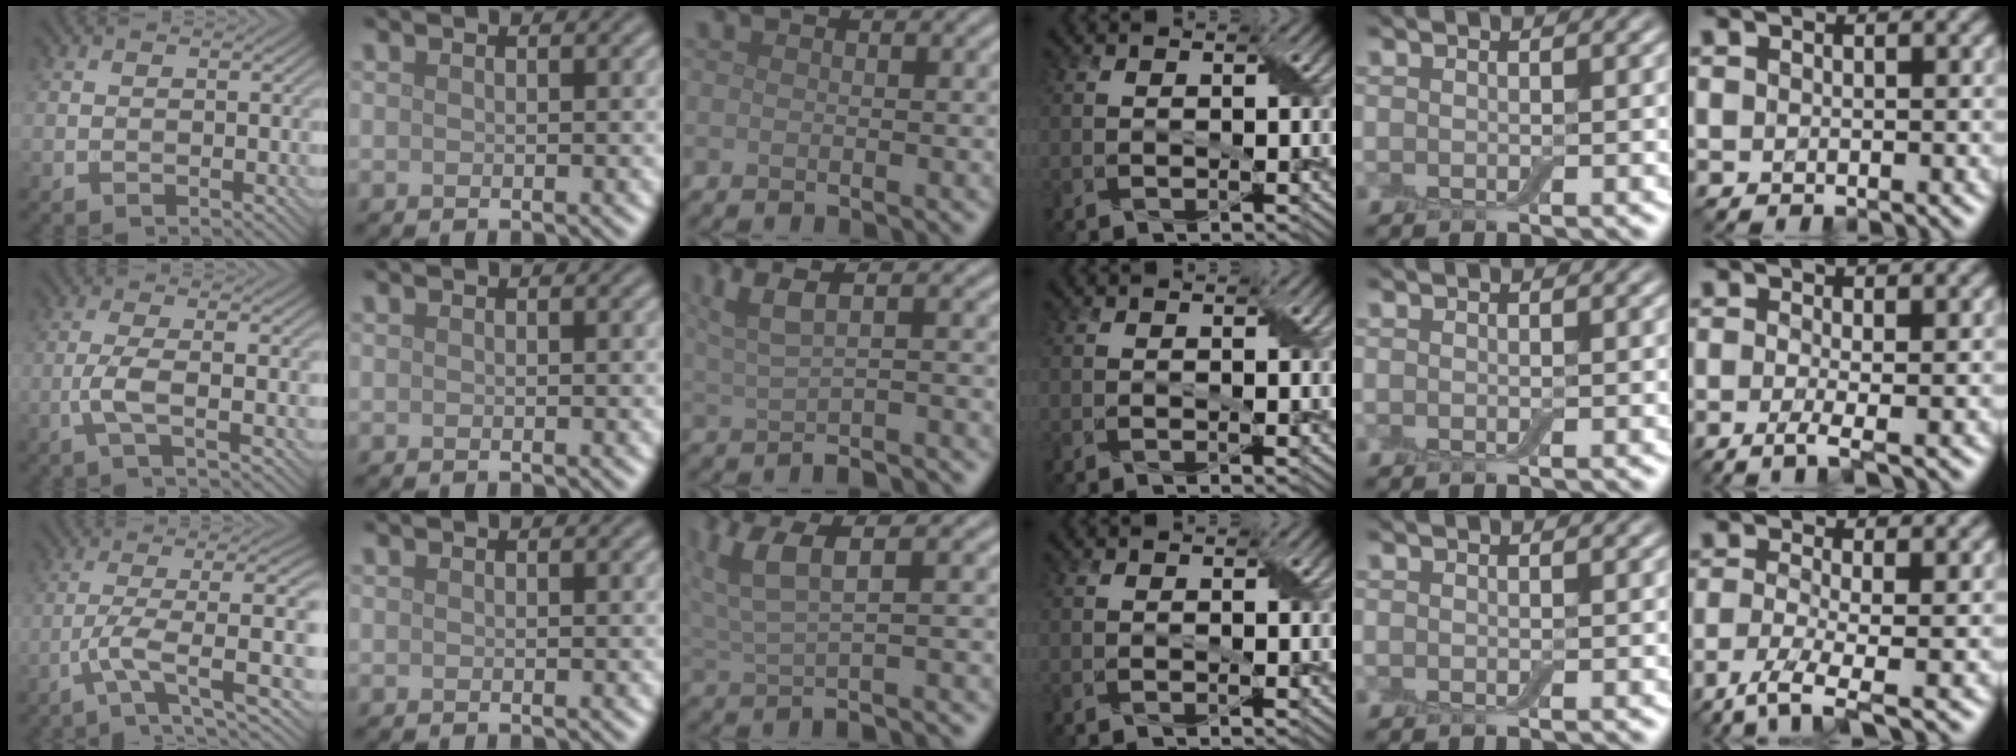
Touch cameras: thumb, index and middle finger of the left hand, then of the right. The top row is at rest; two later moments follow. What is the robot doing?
{"motion": "peel", "object": "aluminum foil"}